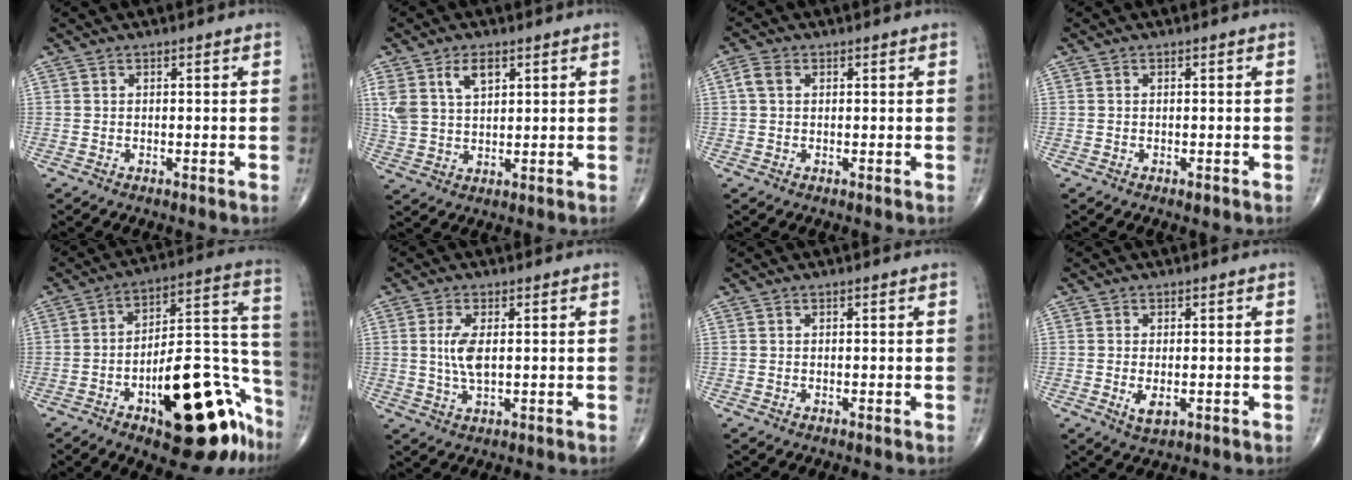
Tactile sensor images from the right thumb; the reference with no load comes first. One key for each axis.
{"total": 7.3, "fx": 3.5, "fy": 4.1, "fz": 5.0, "tx": -0.093, "ty": -0.008, "tz": 0.073}
{"total": 2.6, "fx": 0.6, "fy": 1.8, "fz": 1.7, "tx": -0.042, "ty": 0.010, "tz": 0.011}
{"total": 0.5, "fx": -0.3, "fy": 0.3, "fz": 0.4, "tx": -0.003, "ty": 0.000, "tz": -0.005}
{"total": 26.9, "fx": -13.0, "fy": 10.8, "fz": 20.9, "tx": -0.211, "ty": 0.095, "tz": -0.177}
{"total": 4.0, "fx": 0.5, "fy": 1.5, "fz": 3.6, "tx": -0.080, "ty": -0.004, "tz": 0.013}
{"total": 0.0}
{"total": 3.0, "fx": -0.7, "fy": 1.4, "fz": 2.5, "tx": -0.045, "ty": -0.007, "tz": -0.010}